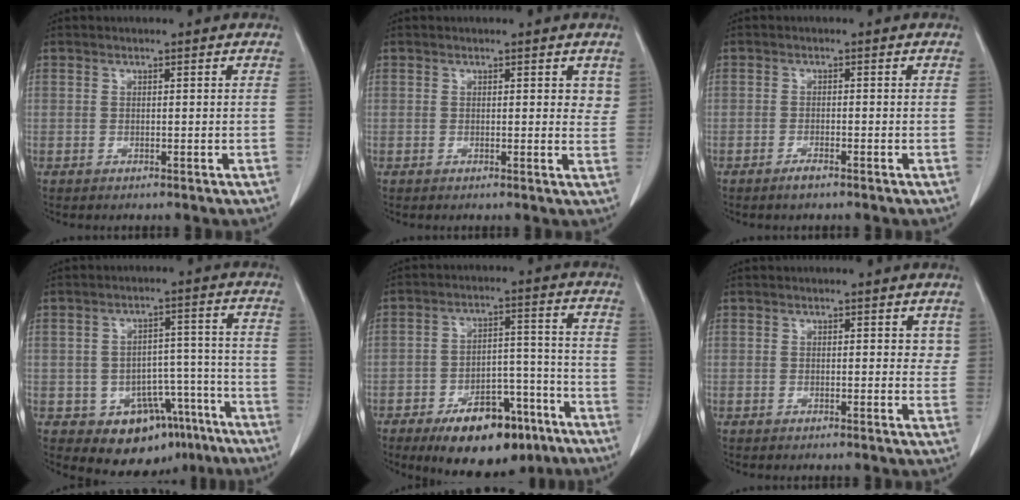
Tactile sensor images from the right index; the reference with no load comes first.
{"total": 2.3, "force": [1.3, 1.2, 1.5], "torque": [-0.005, -0.006, 0.011]}
{"total": 1.3, "force": [-1.0, 0.1, 0.8], "torque": [-0.018, -0.002, -0.016]}
{"total": 11.4, "force": [-6.8, 8.0, 4.2], "torque": [-0.023, 0.050, -0.086]}
{"total": 14.0, "force": [-9.1, 6.4, 8.4], "torque": [-0.114, 0.020, -0.138]}
{"total": 2.1, "force": [1.2, 1.3, 1.1], "torque": [0.001, -0.003, 0.012]}